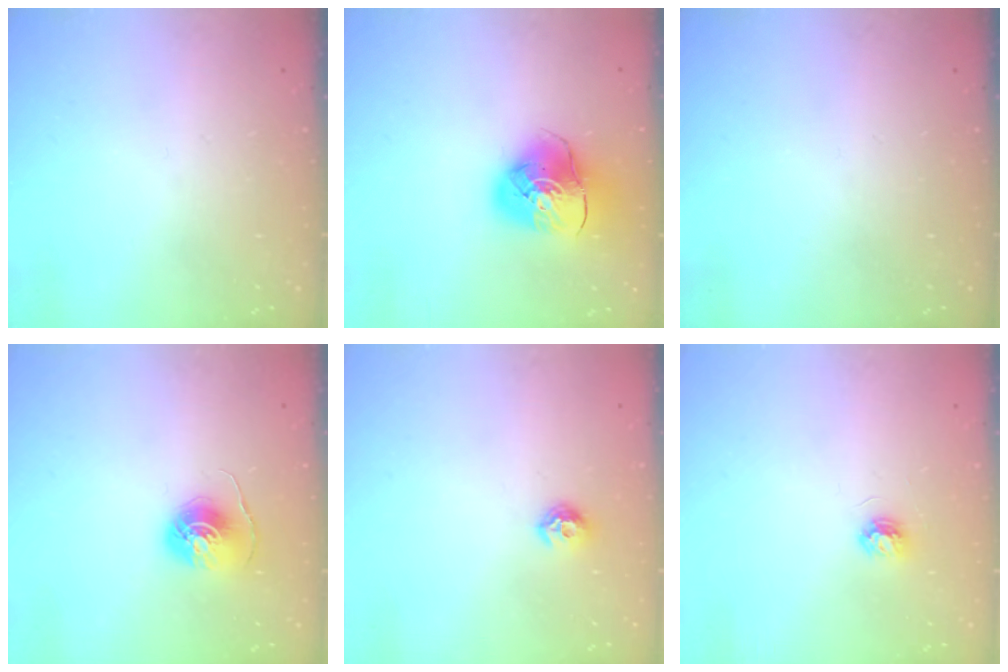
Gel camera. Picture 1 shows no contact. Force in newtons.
{"total": 10.6, "press": 10.5, "slide": 1.2}
{"total": 0.0}
{"total": 7.1, "press": 7.1, "slide": 0.4}
{"total": 6.5, "press": 6.5, "slide": 0.7}
{"total": 3.7, "press": 3.7, "slide": 0.5}